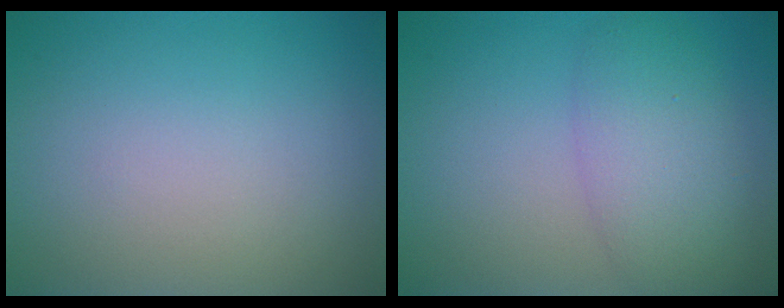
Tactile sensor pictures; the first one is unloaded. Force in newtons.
{"total": 4.8, "press": 4.8, "slide": 0.2}